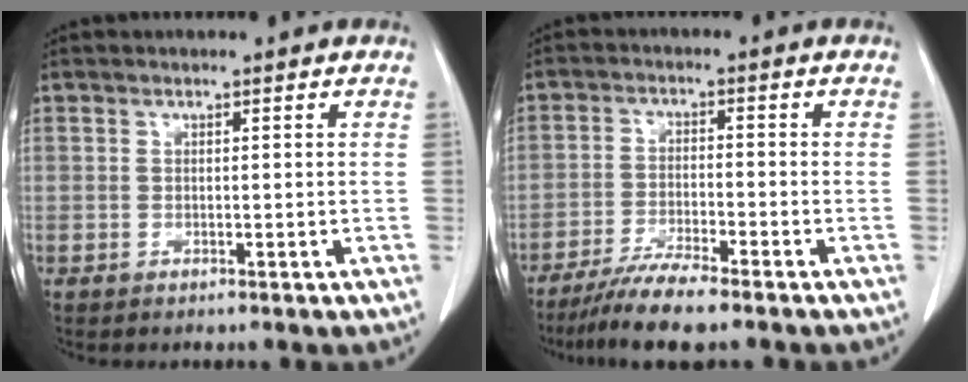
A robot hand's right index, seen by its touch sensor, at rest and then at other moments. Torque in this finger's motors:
{"motor_torque": [-0.02, -0.07, 0.07, 0.00]}